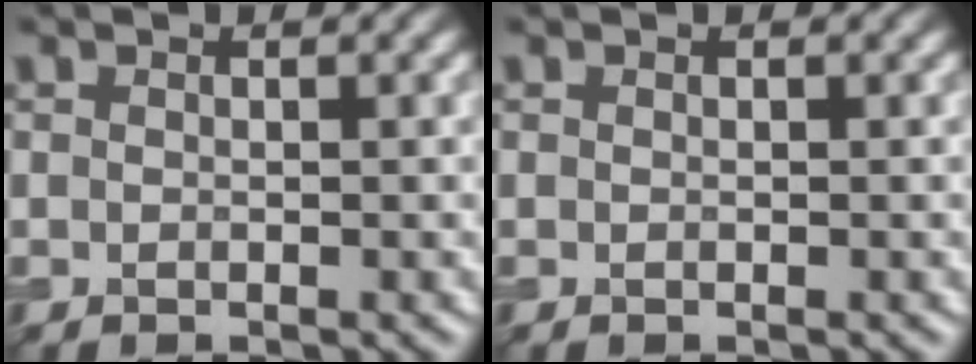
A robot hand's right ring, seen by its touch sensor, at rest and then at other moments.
{"total": 0.0}